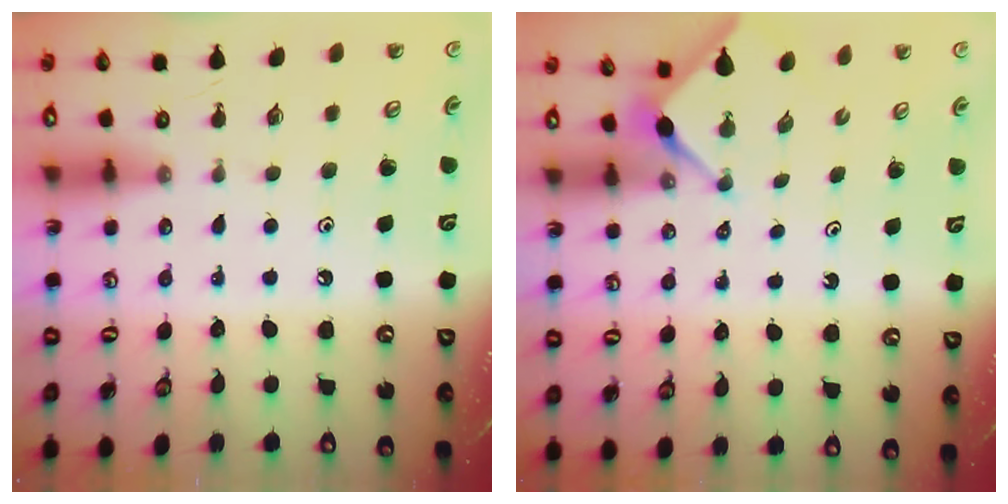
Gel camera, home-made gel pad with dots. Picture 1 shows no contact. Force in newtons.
{"total": 2.9, "press": 2.9, "slide": 0.4}